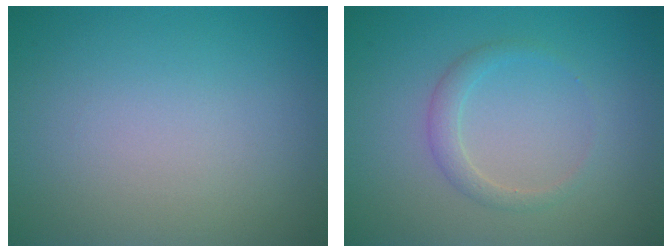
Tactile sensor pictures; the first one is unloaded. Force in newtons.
{"total": 1.6, "press": 1.6, "slide": 0.1}